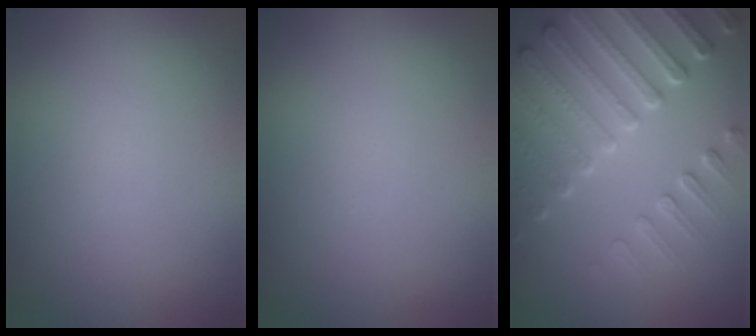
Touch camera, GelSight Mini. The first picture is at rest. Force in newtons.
{"total": 0.0}
{"total": 7.4, "press": 5.7, "slide": 4.8}